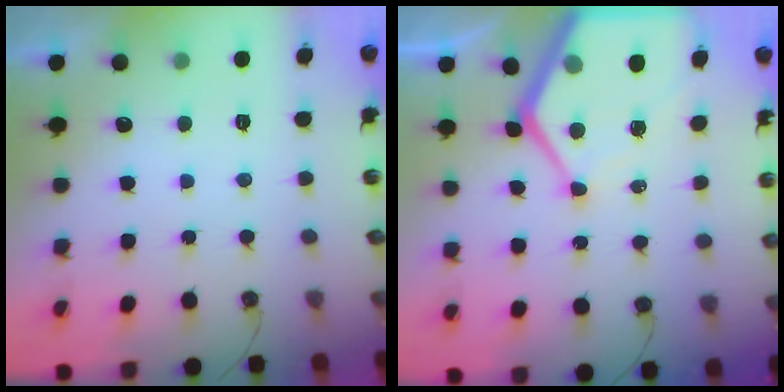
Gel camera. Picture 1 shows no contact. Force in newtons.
{"total": 14.8, "press": 14.8, "slide": 1.4}